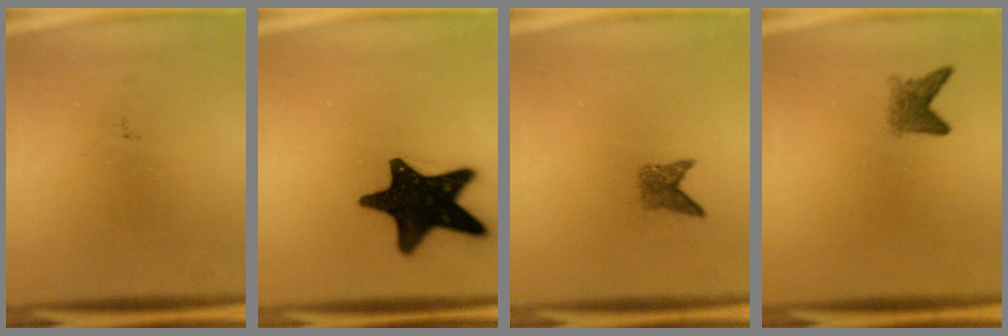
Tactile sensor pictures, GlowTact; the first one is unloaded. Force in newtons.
{"total": 18.2}
{"total": 2.1}
{"total": 2.6}